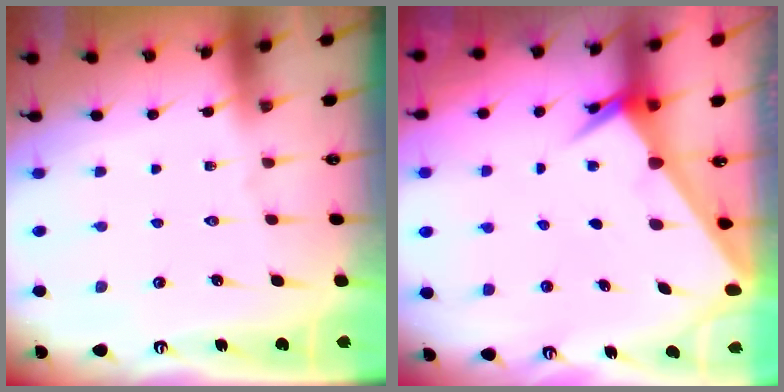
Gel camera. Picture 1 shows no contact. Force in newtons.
{"total": 2.5, "press": 2.5, "slide": 0.2}